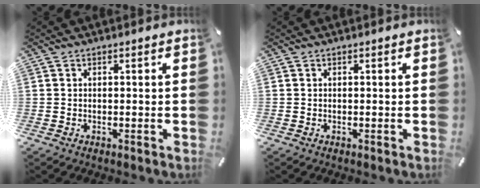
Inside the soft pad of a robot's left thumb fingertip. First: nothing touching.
{"total": 0.0}